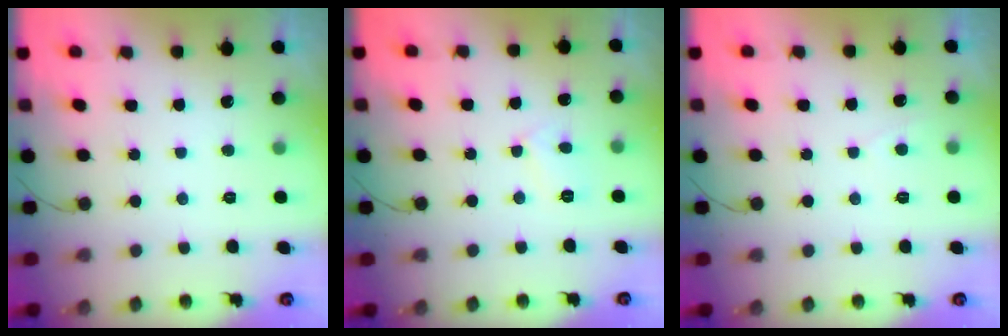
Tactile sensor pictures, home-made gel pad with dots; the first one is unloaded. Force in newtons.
{"total": 3.7, "press": 3.7, "slide": 0.4}
{"total": 2.3, "press": 2.3, "slide": 0.4}